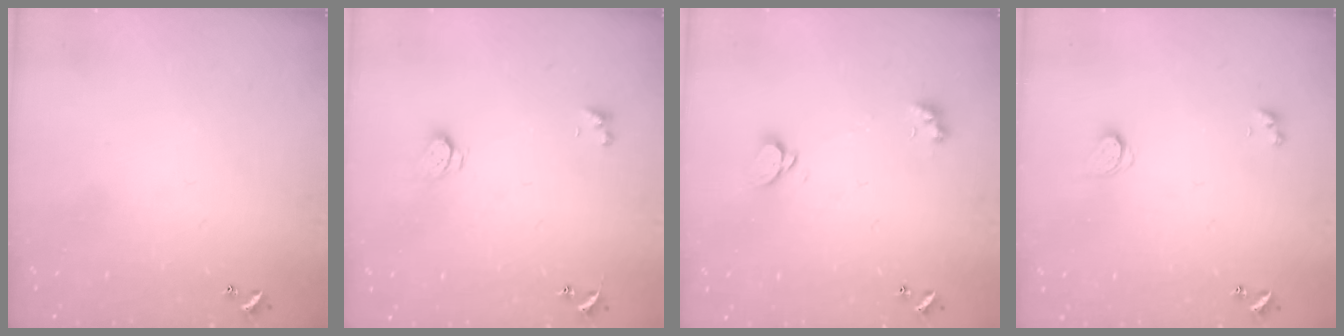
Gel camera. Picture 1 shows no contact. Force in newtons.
{"total": 2.7, "press": 2.7, "slide": 0.3}
{"total": 2.1, "press": 2.1, "slide": 0.3}
{"total": 2.6, "press": 2.6, "slide": 0.3}